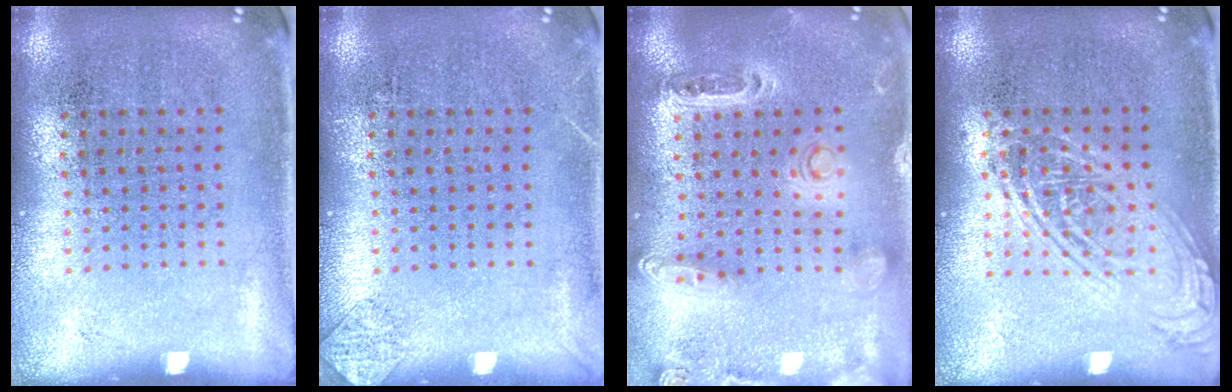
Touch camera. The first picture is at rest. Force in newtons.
{"total": 0.8, "press": 0.8, "slide": 0.1}
{"total": 1.3, "press": 1.2, "slide": 0.4}
{"total": 2.3, "press": 2.3, "slide": 0.2}